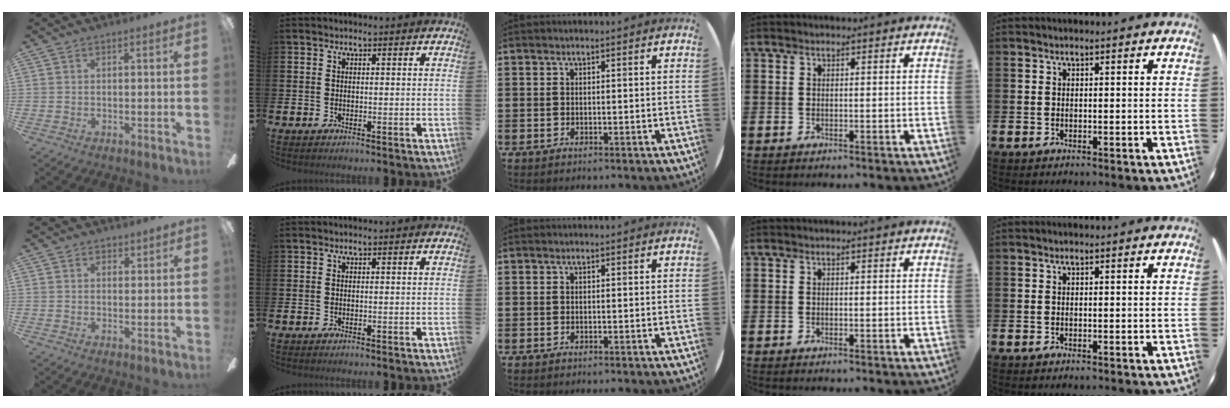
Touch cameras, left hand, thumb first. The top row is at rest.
{"thumb": {"total": 1.2, "force": [0.9, 0.7, 0.2], "torque": [0.003, -0.001, 0.015]}}